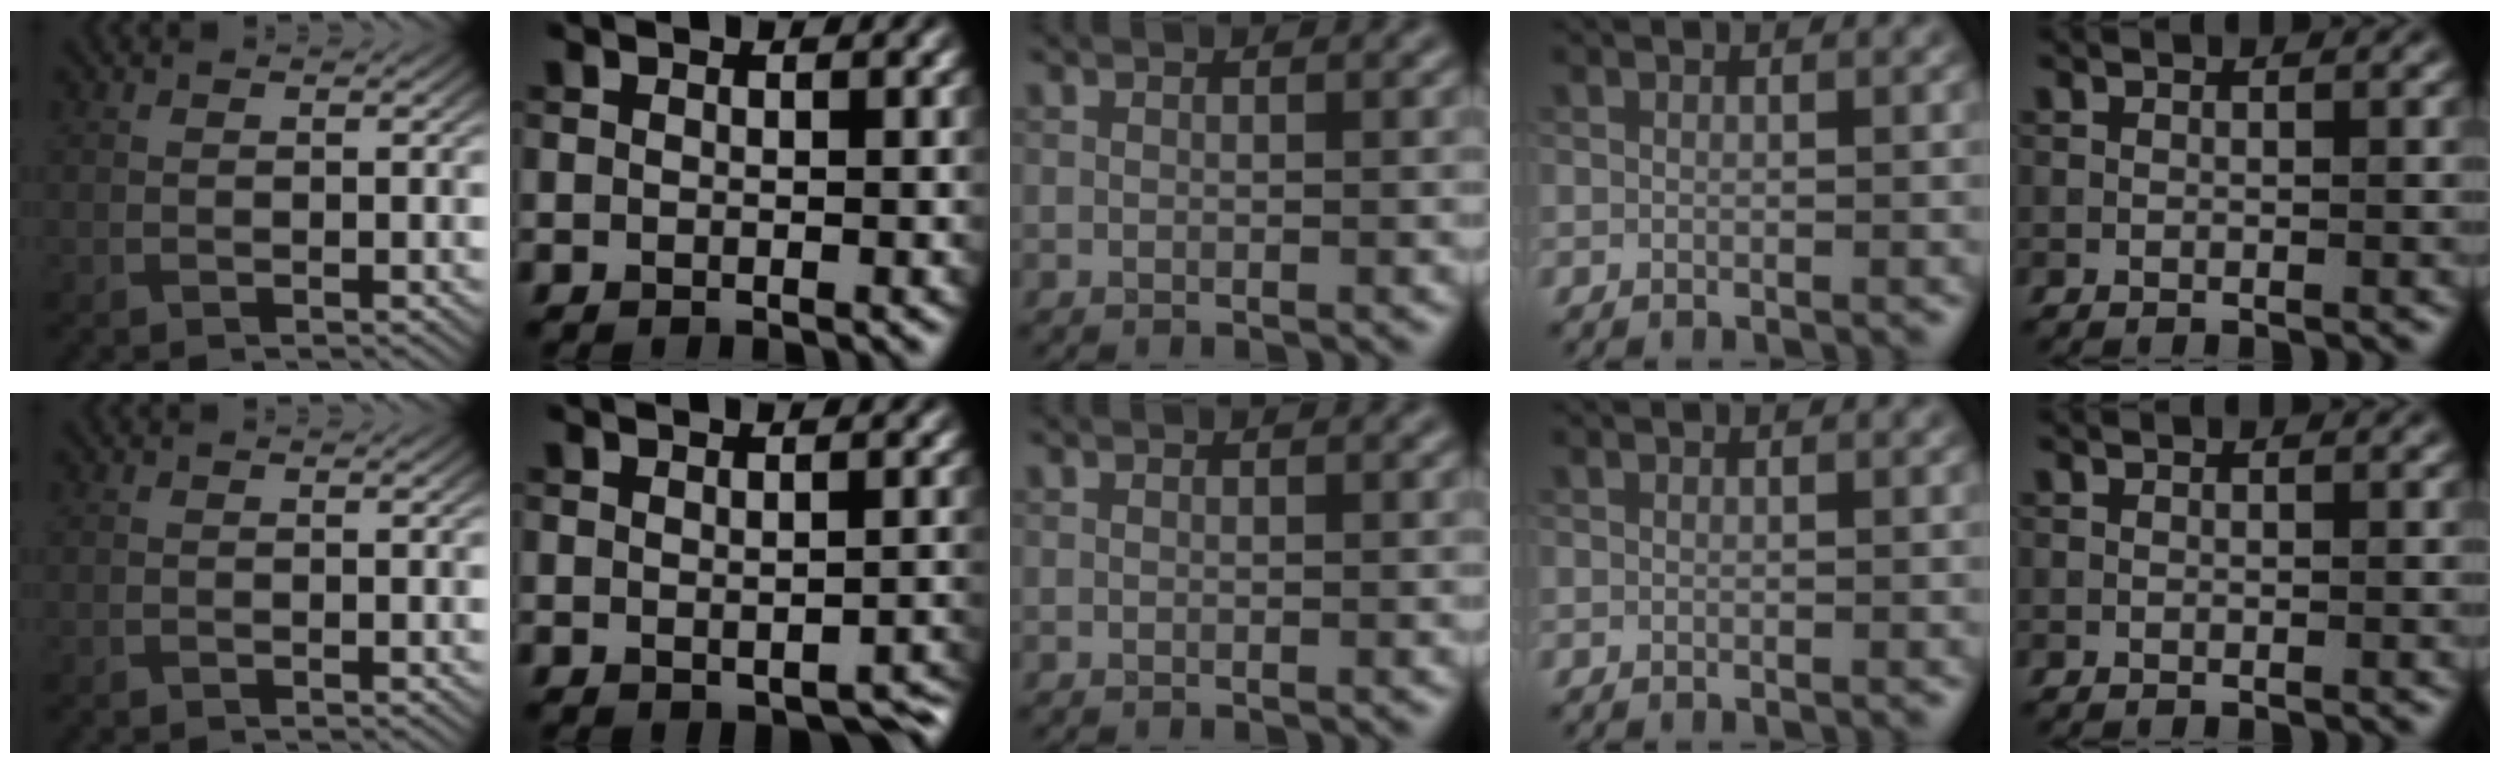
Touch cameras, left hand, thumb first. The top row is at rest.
{"index": {"total": 2.6, "force": [-1.1, 1.3, 2.0], "torque": [-0.026, -0.014, -0.002]}}